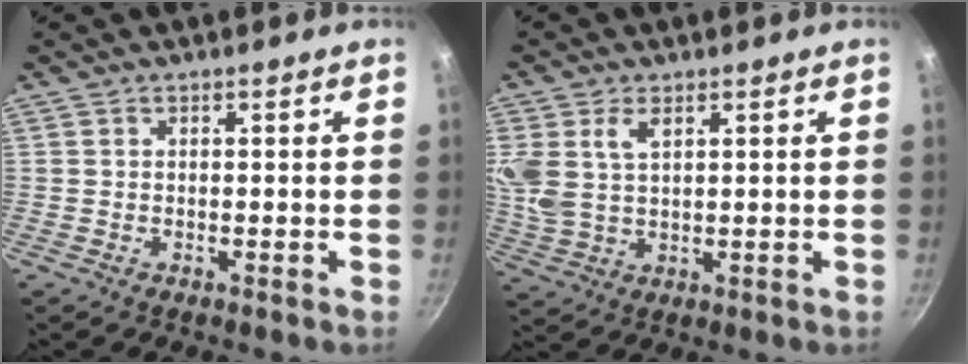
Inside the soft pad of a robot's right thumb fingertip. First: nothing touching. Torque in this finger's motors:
{"motor_torque": [-0.05, 0.34, 0.19, 0.10, 0.19]}